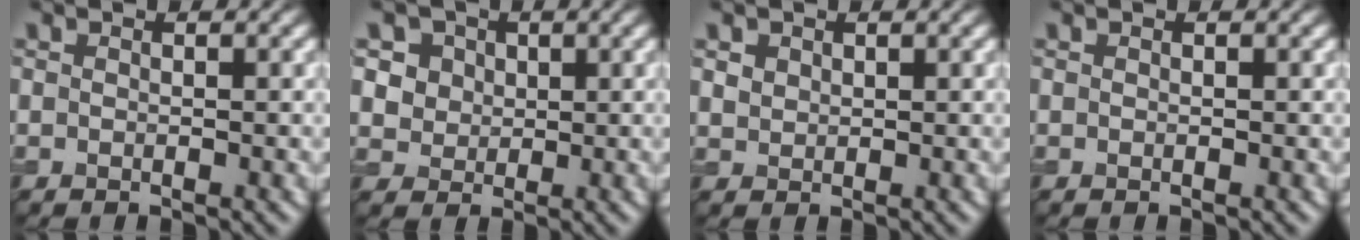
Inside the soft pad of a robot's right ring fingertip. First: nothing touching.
{"total": 5.6, "force": [2.6, 4.5, 2.2], "torque": [-0.046, 0.007, 0.042]}
{"total": 1.2, "force": [0.7, 0.9, 0.3], "torque": [-0.009, -0.004, 0.019]}
{"total": 0.0}